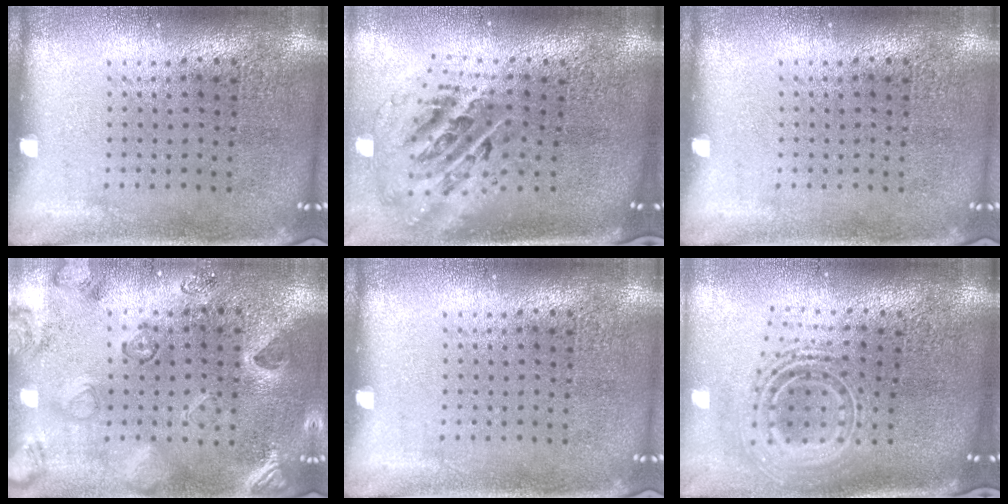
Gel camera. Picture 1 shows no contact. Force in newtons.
{"total": 2.8, "press": 1.9, "slide": 2.1}
{"total": 0.0}
{"total": 2.3, "press": 2.0, "slide": 1.1}
{"total": 0.0}
{"total": 2.7, "press": 1.8, "slide": 1.9}